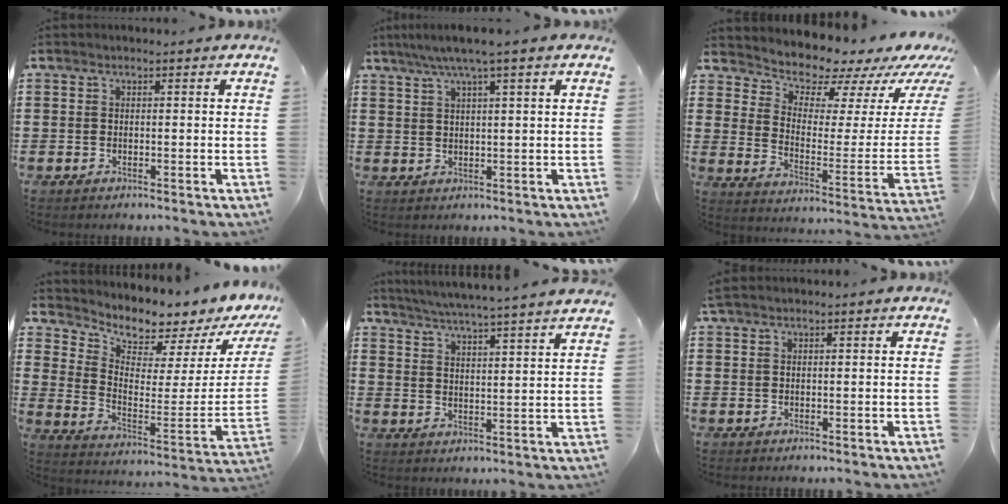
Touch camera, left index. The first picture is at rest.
{"total": 4.1, "force": [2.6, -0.2, 3.1], "torque": [-0.065, 0.002, 0.044]}
{"total": 7.0, "force": [6.6, 2.1, 0.4], "torque": [-0.029, -0.071, 0.111]}
{"total": 4.1, "force": [4.1, 0.3, 0.1], "torque": [-0.027, -0.062, 0.063]}
{"total": 4.6, "force": [4.3, -1.2, 1.2], "torque": [-0.040, -0.034, 0.070]}
{"total": 0.8, "force": [0.6, 0.0, 0.5], "torque": [-0.011, 0.000, 0.012]}